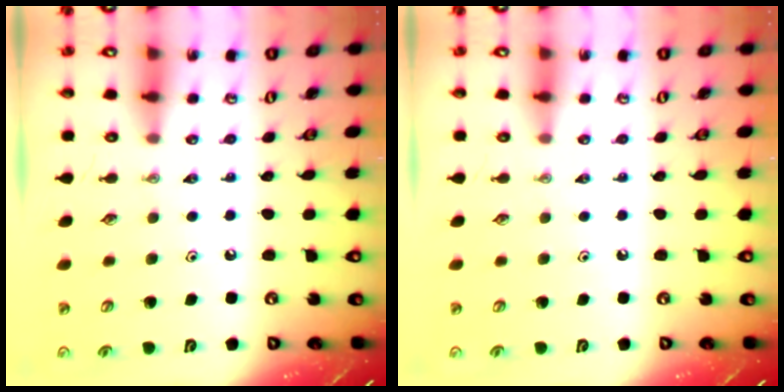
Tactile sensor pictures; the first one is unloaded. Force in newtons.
{"total": 0.0}